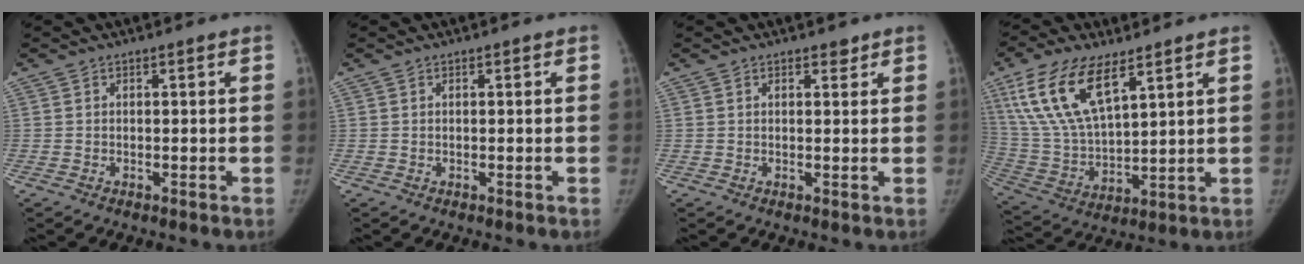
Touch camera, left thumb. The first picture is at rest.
{"total": 0.0}
{"total": 1.3, "force": [1.0, 0.7, 0.5], "torque": [0.002, -0.007, 0.011]}
{"total": 16.9, "force": [9.1, 7.2, 12.3], "torque": [-0.235, -0.028, 0.184]}